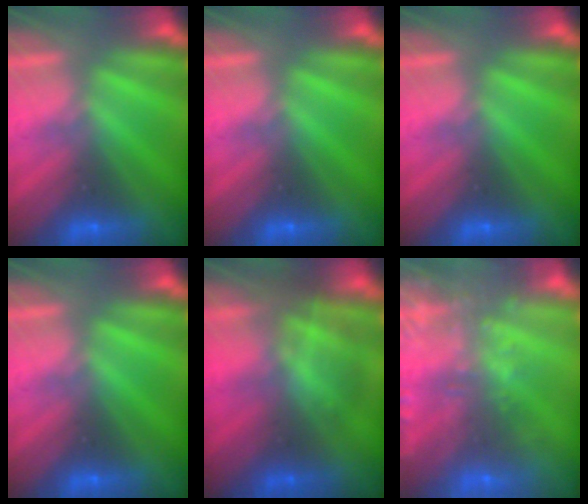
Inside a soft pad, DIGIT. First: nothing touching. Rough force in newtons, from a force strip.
{"total": 0.0}
{"total": 0.0}
{"total": 0.0}
{"total": 2.9}
{"total": 6.4}